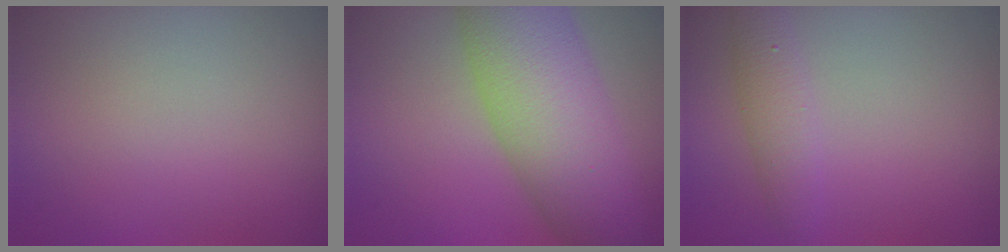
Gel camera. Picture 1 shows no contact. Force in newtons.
{"total": 11.6, "press": 11.6, "slide": 0.4}
{"total": 2.4, "press": 2.4, "slide": 0.1}